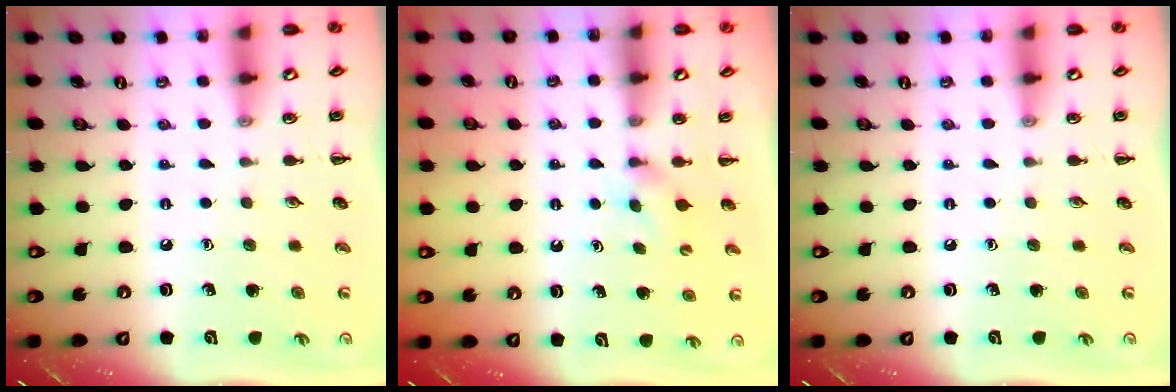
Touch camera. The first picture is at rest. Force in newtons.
{"total": 2.5, "press": 2.4, "slide": 0.9}
{"total": 0.0}